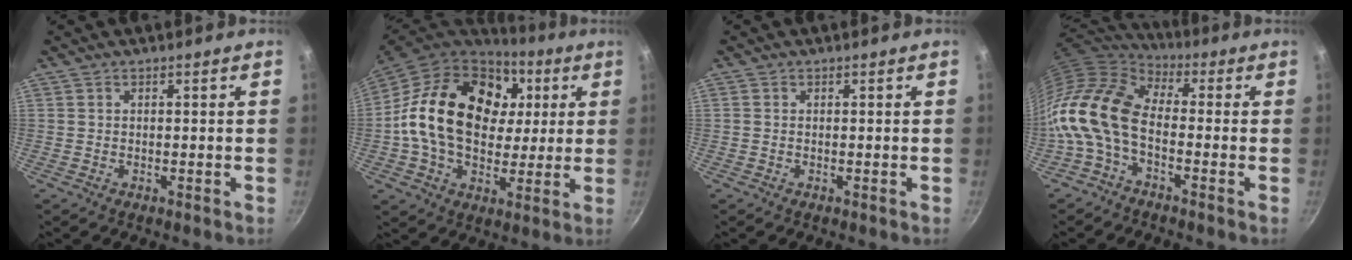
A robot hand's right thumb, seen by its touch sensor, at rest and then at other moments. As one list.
[{"total": 24.4, "force": [4.4, 17.2, 16.8], "torque": [-0.267, 0.011, 0.069]}, {"total": 0.0}, {"total": 14.8, "force": [-3.4, 8.7, 11.5], "torque": [-0.217, 0.035, -0.090]}]